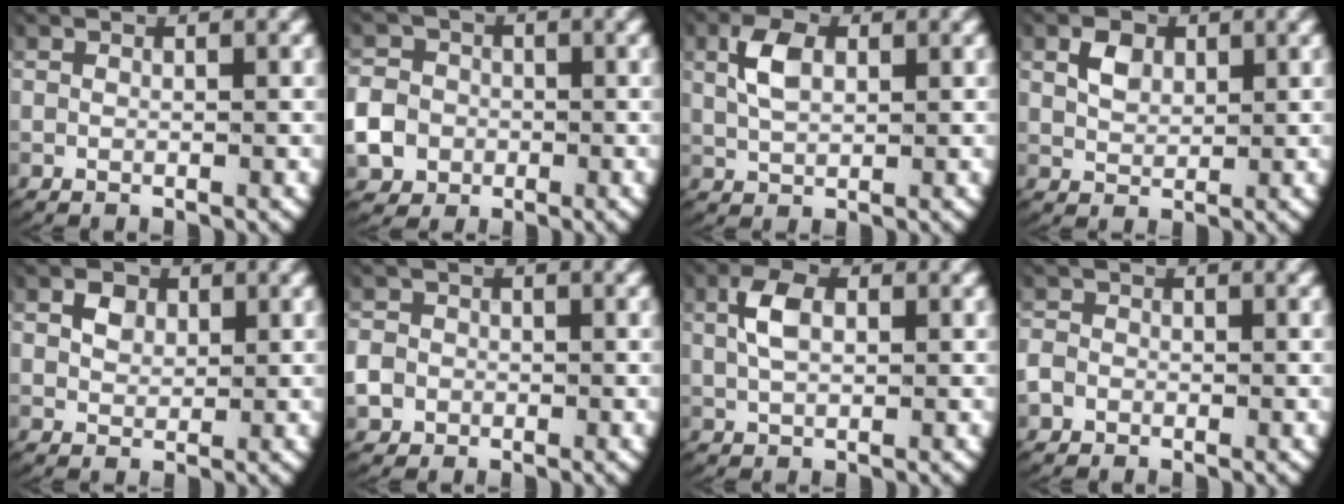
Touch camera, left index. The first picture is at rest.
{"total": 6.4, "force": [-1.3, 6.0, 2.0], "torque": [-0.055, -0.017, -0.026]}
{"total": 3.0, "force": [1.1, 1.6, 2.3], "torque": [-0.055, -0.002, 0.025]}
{"total": 2.1, "force": [1.0, 1.3, 1.2], "torque": [-0.027, -0.007, 0.026]}
{"total": 1.6, "force": [0.8, 1.1, 0.9], "torque": [-0.016, -0.006, 0.021]}
{"total": 3.6, "force": [-0.7, 3.4, 0.9], "torque": [-0.041, -0.012, -0.013]}
{"total": 3.0, "force": [0.9, 1.6, 2.4], "torque": [-0.056, 0.000, 0.020]}
{"total": 2.2, "force": [-0.6, 2.0, 0.6], "torque": [-0.029, -0.007, -0.011]}